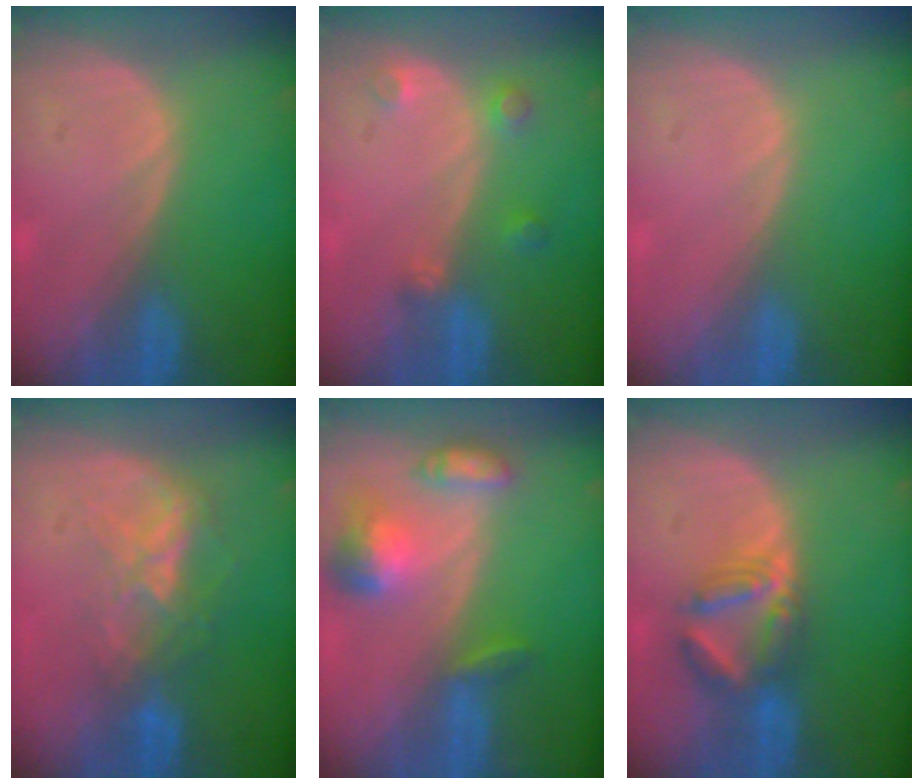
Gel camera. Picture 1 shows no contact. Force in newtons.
{"total": 2.9, "press": 2.8, "slide": 0.8}
{"total": 0.0}
{"total": 6.6, "press": 5.9, "slide": 2.9}
{"total": 7.1, "press": 6.6, "slide": 2.6}
{"total": 5.9, "press": 5.9, "slide": 0.5}